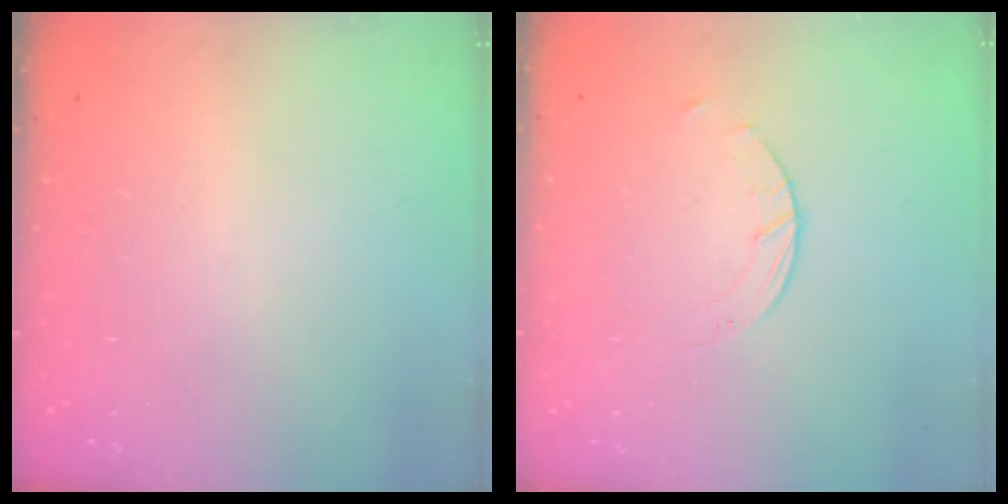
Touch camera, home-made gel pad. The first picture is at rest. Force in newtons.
{"total": 2.0, "press": 2.0, "slide": 0.3}